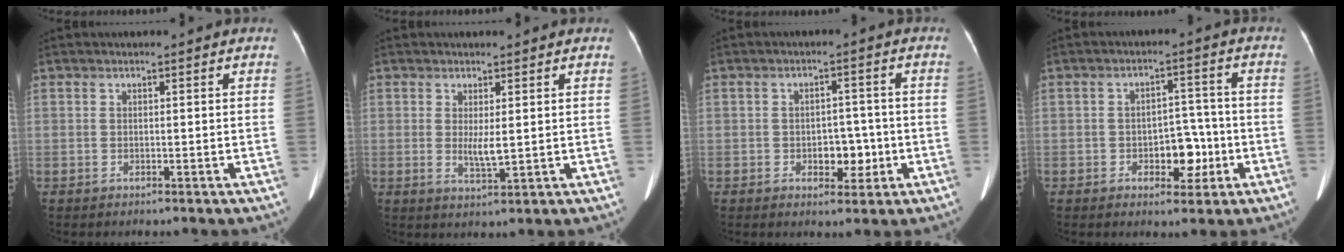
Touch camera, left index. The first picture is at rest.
{"total": 2.8, "force": [0.4, 0.4, 2.7], "torque": [-0.053, -0.008, 0.012]}
{"total": 4.3, "force": [-1.2, 2.7, 3.1], "torque": [-0.040, 0.008, -0.012]}
{"total": 5.7, "force": [-1.9, 3.3, 4.2], "torque": [-0.055, 0.015, -0.025]}